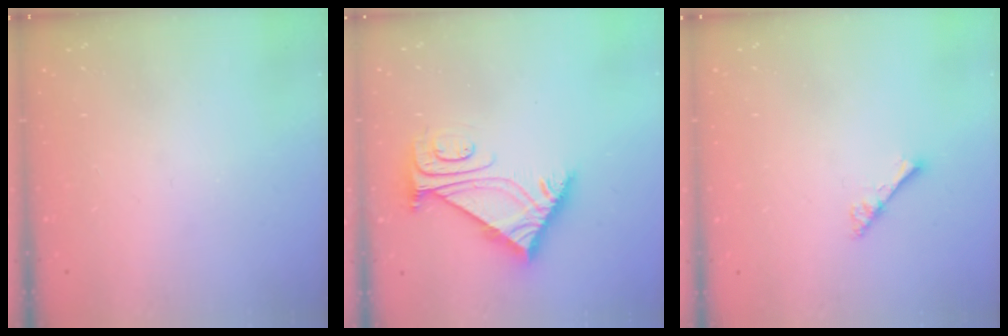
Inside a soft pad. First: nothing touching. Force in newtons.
{"total": 8.0, "press": 8.0, "slide": 0.6}
{"total": 3.3, "press": 3.2, "slide": 0.4}